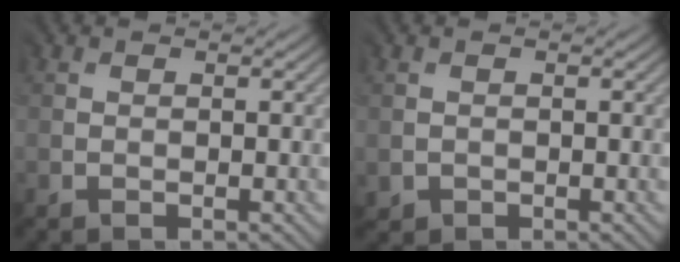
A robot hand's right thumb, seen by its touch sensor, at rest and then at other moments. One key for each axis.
{"total": 0.9, "fx": -0.2, "fy": 0.8, "fz": -0.4, "tx": 0.007, "ty": -0.004, "tz": -0.003}